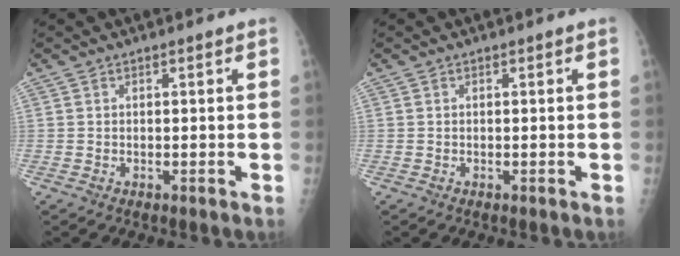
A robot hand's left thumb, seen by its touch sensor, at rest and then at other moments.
{"total": 0.0}